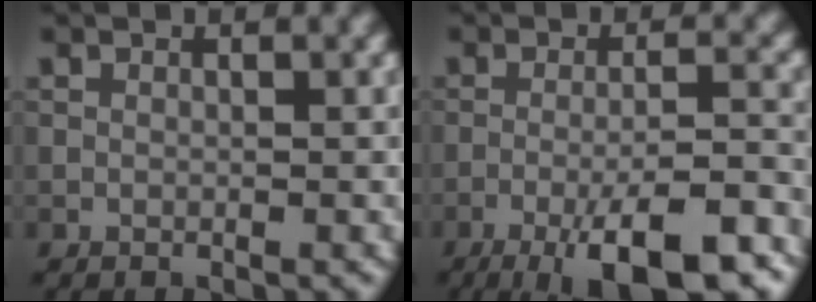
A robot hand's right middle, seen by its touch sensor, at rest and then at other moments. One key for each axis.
{"total": 9.6, "fx": -5.4, "fy": 2.2, "fz": 7.7, "tx": -0.120, "ty": -0.001, "tz": -0.085}